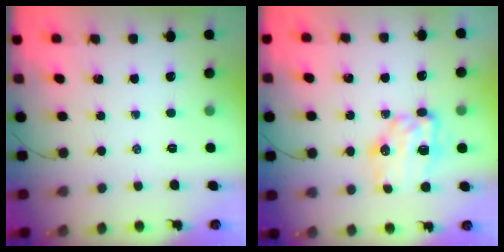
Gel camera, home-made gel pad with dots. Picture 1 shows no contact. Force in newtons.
{"total": 8.8, "press": 8.6, "slide": 1.6}